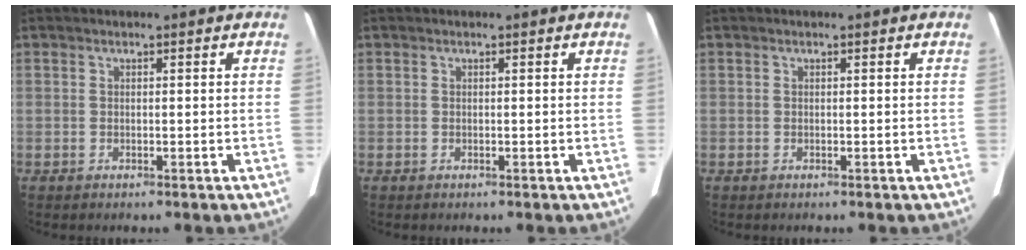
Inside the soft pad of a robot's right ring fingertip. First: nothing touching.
{"total": 0.0}
{"total": 0.0}